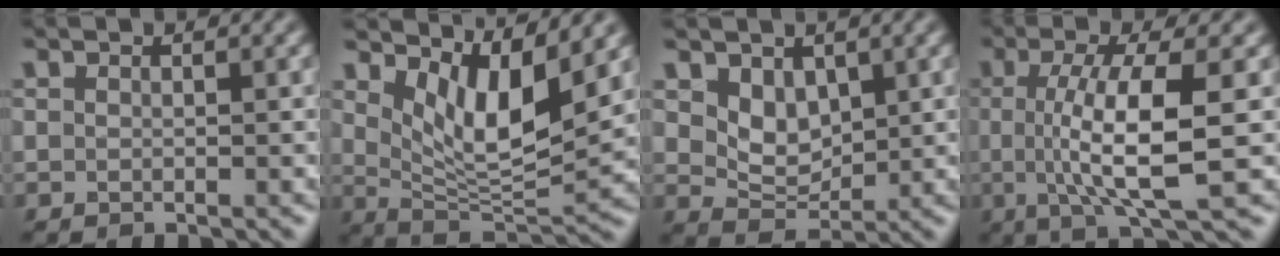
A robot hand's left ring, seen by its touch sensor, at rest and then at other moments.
{"total": 6.7, "force": [3.1, 2.4, 5.5], "torque": [-0.098, -0.022, 0.056]}
{"total": 3.1, "force": [1.4, 2.1, 1.8], "torque": [-0.039, -0.011, 0.029]}
{"total": 7.8, "force": [-0.3, 2.0, 7.5], "torque": [-0.131, -0.008, -0.003]}